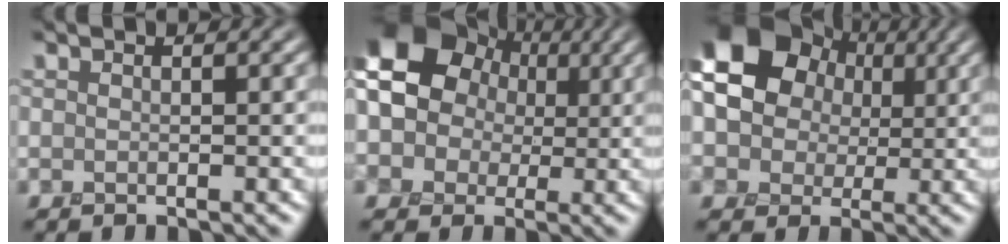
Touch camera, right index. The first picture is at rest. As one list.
[{"total": 13.3, "force": [2.8, 11.6, 5.8], "torque": [-0.142, 0.030, 0.019]}, {"total": 14.7, "force": [4.2, 12.4, 6.8], "torque": [-0.150, 0.026, 0.050]}]